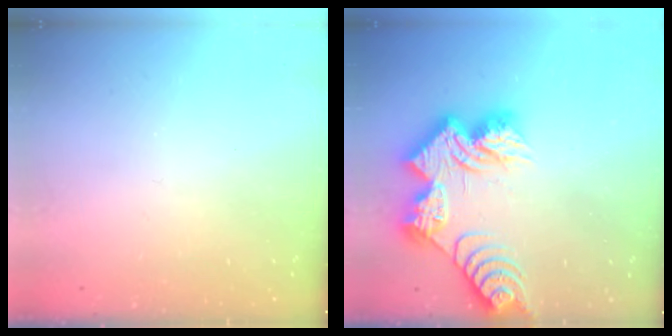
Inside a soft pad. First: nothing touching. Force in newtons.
{"total": 19.6, "press": 19.6, "slide": 1.4}